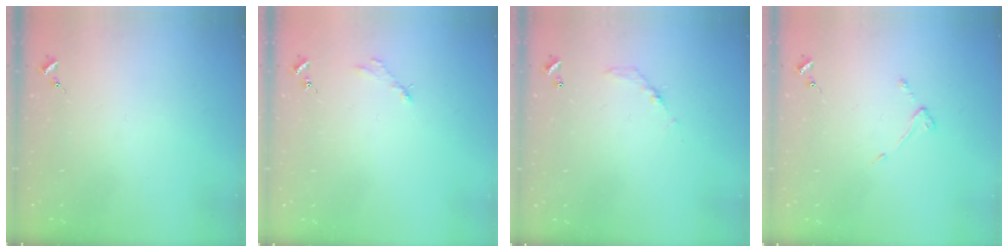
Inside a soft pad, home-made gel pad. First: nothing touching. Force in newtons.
{"total": 2.8, "press": 2.8, "slide": 0.4}
{"total": 5.0, "press": 5.0, "slide": 0.3}
{"total": 3.8, "press": 3.8, "slide": 0.3}